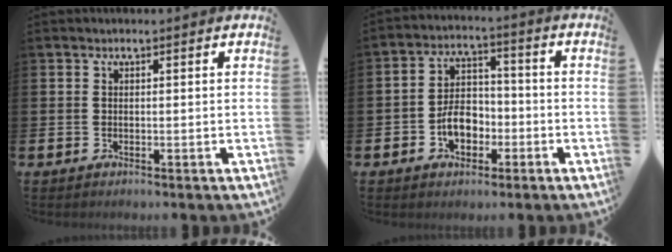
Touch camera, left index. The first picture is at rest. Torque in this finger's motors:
{"motor_torque": [1.15, 0.46, 0.71, 0.17]}